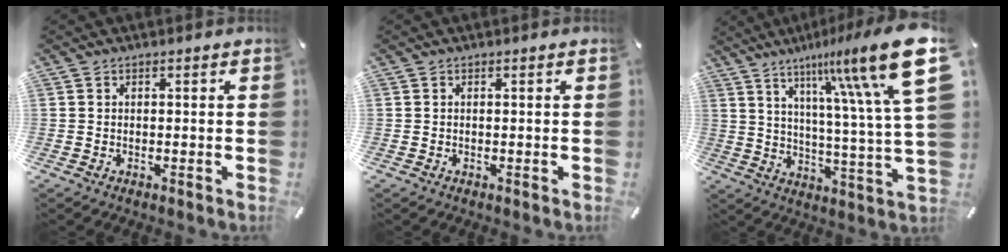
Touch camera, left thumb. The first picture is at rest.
{"total": 0.0}
{"total": 22.5, "force": [11.7, 3.5, 18.9], "torque": [-0.287, -0.073, 0.173]}